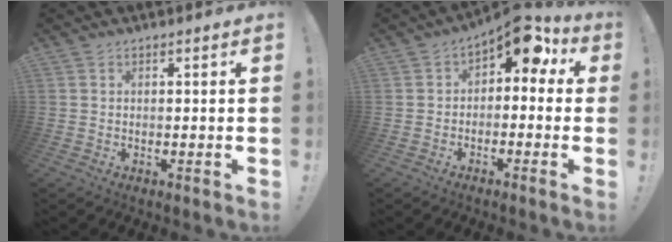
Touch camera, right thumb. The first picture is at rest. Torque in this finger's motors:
{"motor_torque": [0.07, 0.07, 0.10, 0.06, 0.01]}